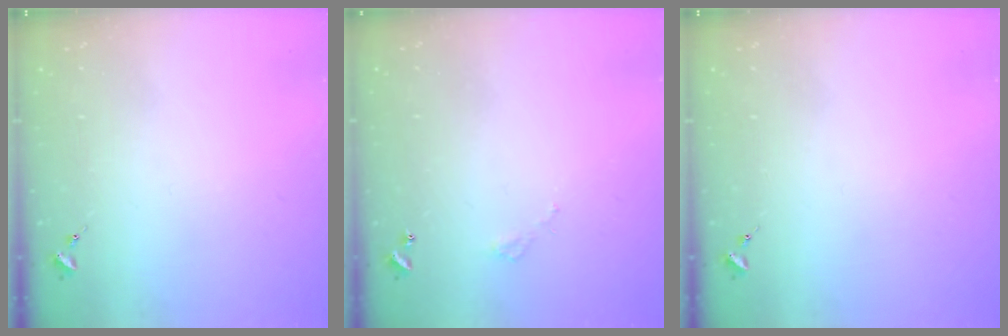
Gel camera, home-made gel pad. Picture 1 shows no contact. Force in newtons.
{"total": 2.8, "press": 2.8, "slide": 0.2}
{"total": 0.0}